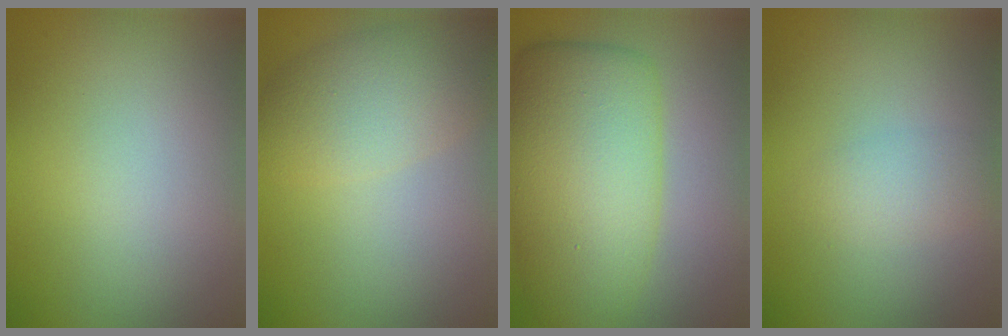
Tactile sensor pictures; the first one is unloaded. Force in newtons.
{"total": 4.9, "press": 4.9, "slide": 0.1}
{"total": 9.3, "press": 9.3, "slide": 0.1}
{"total": 2.1, "press": 2.1, "slide": 0.1}